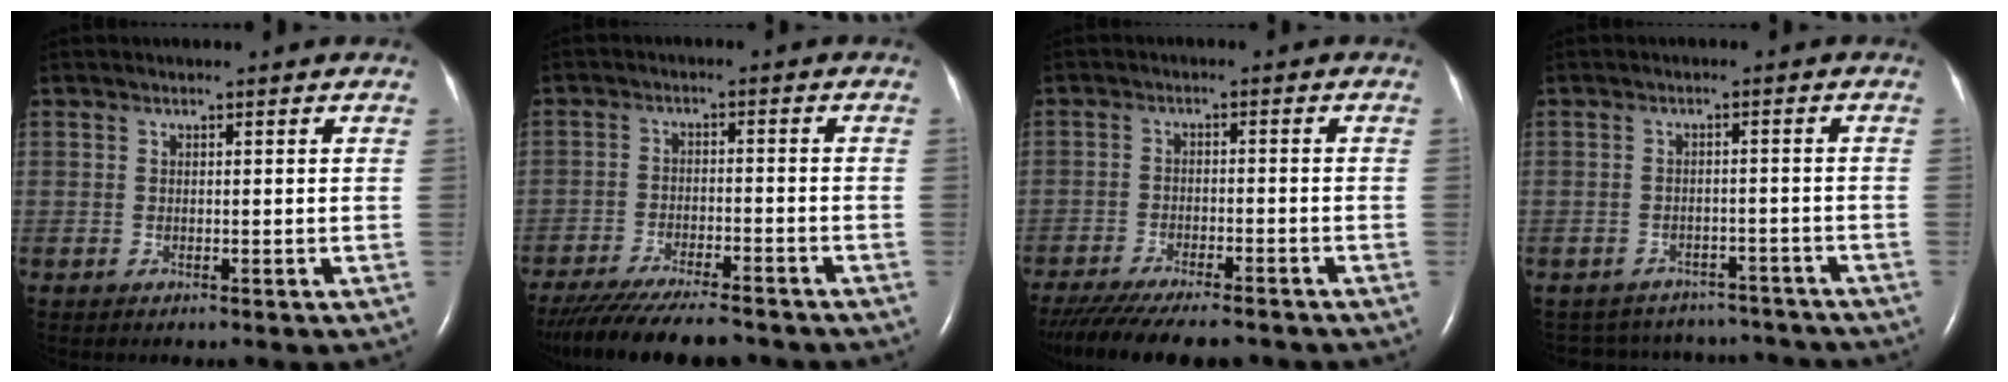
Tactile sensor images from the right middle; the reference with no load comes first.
{"total": 14.8, "force": [-13.0, 2.1, 6.8], "torque": [-0.122, -0.030, -0.195]}
{"total": 15.7, "force": [-13.4, 3.0, 7.5], "torque": [-0.153, -0.035, -0.197]}
{"total": 11.8, "force": [-10.9, 4.3, 1.2], "torque": [-0.027, 0.020, -0.127]}